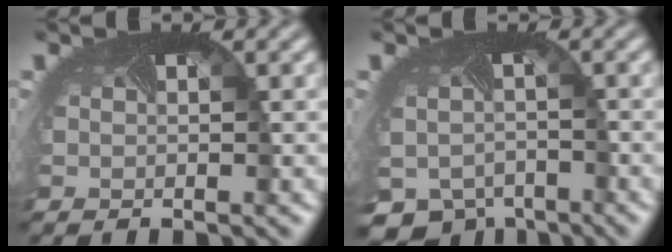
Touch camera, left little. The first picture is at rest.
{"total": 7.1, "force": [-5.2, 4.2, 2.3], "torque": [-0.053, -0.040, -0.073]}